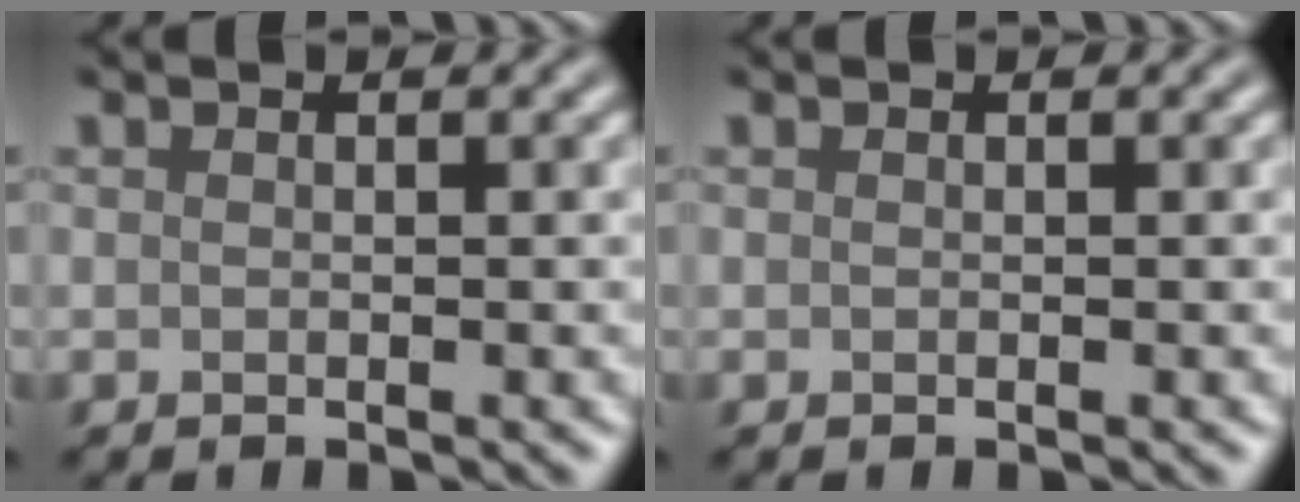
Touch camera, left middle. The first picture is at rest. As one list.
[{"total": 0.0}]